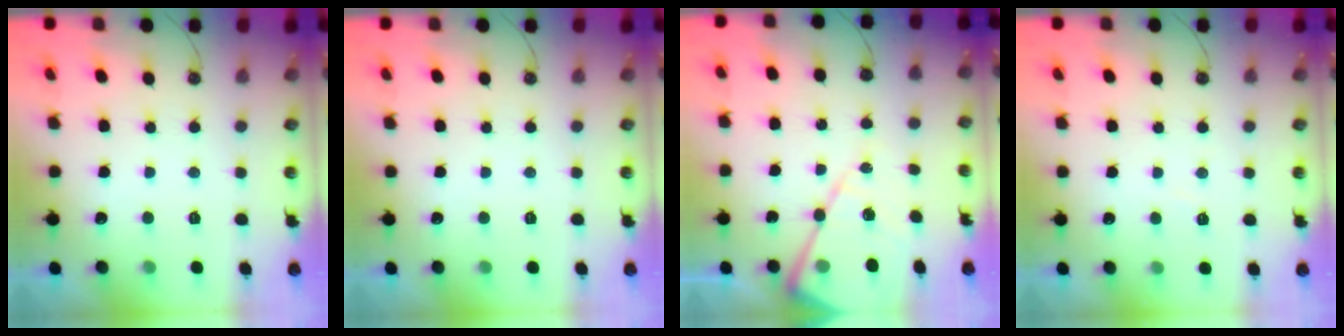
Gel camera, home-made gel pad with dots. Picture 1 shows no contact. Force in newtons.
{"total": 0.0}
{"total": 16.5, "press": 16.4, "slide": 1.6}
{"total": 5.0, "press": 4.9, "slide": 0.8}